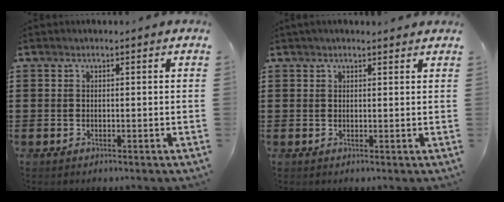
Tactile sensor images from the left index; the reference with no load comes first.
{"total": 1.1, "force": [1.0, 0.2, 0.5], "torque": [-0.010, 0.002, 0.018]}